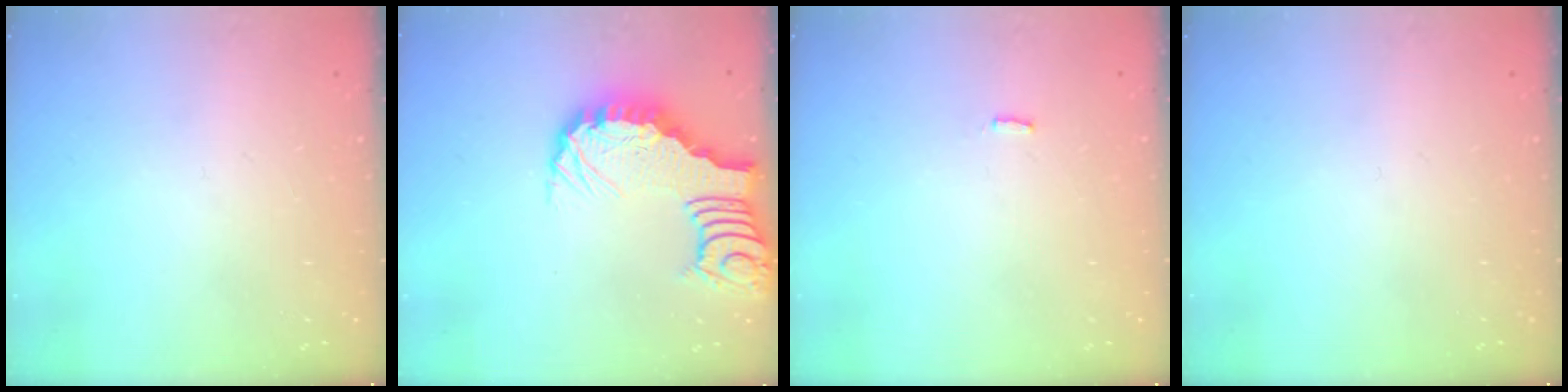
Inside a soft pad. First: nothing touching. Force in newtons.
{"total": 5.6, "press": 5.6, "slide": 0.8}
{"total": 1.3, "press": 1.3, "slide": 0.3}
{"total": 0.0}